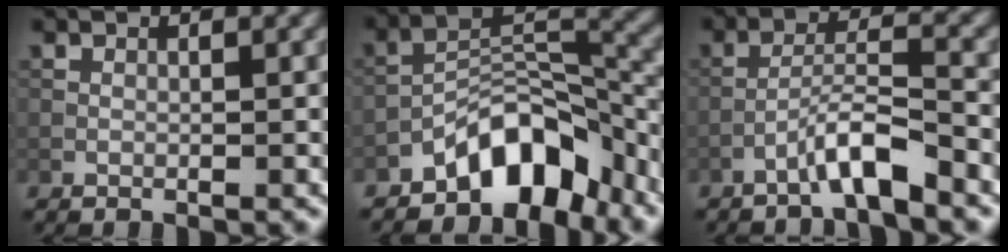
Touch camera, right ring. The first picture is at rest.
{"total": 7.0, "force": [-4.9, 3.1, 3.9], "torque": [-0.043, 0.009, -0.093]}
{"total": 3.8, "force": [-2.8, 0.2, 2.6], "torque": [-0.047, 0.017, -0.057]}